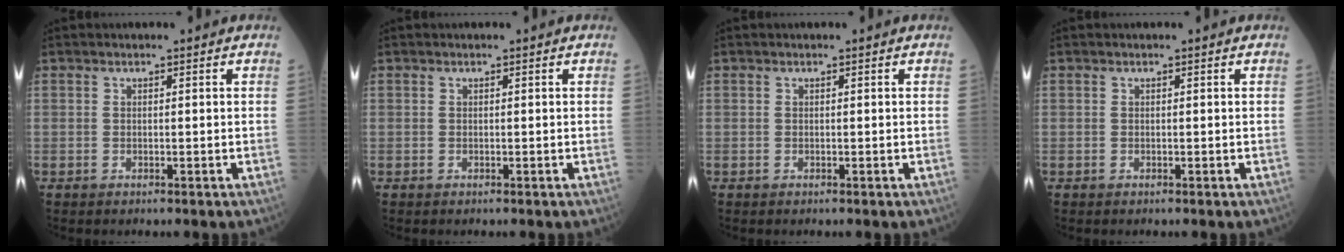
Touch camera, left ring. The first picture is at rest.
{"total": 0.0}
{"total": 0.0}
{"total": 0.0}